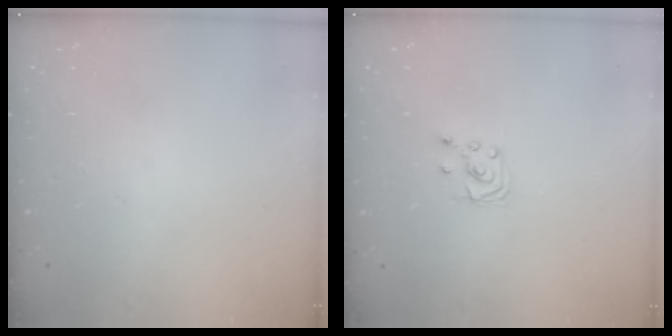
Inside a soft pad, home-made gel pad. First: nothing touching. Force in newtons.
{"total": 2.3, "press": 2.2, "slide": 0.3}